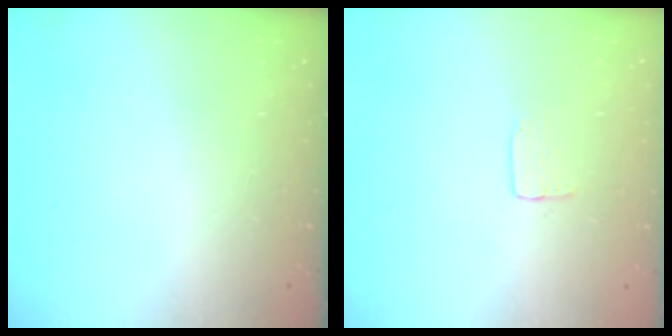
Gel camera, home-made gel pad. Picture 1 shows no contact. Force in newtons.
{"total": 3.9, "press": 3.9, "slide": 0.1}